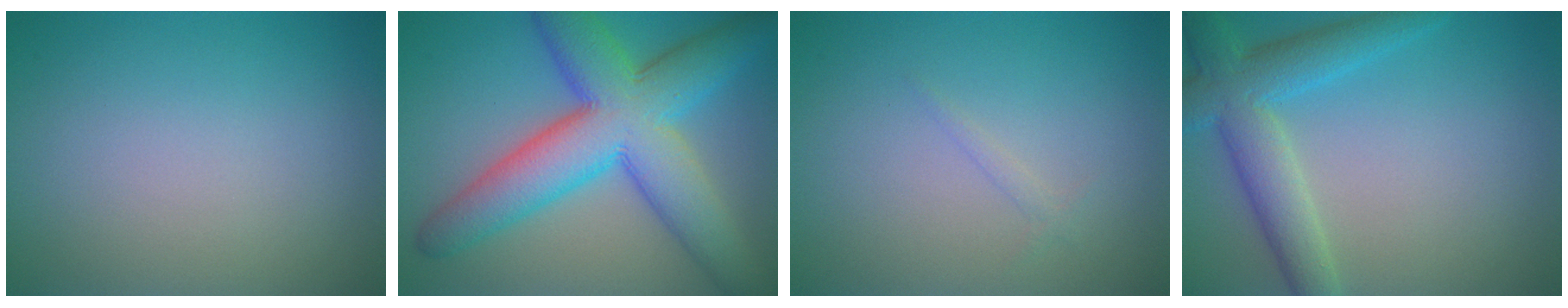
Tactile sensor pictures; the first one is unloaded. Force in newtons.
{"total": 11.3, "press": 11.3, "slide": 0.3}
{"total": 0.6, "press": 0.6, "slide": 0.1}
{"total": 5.7, "press": 5.7, "slide": 0.1}